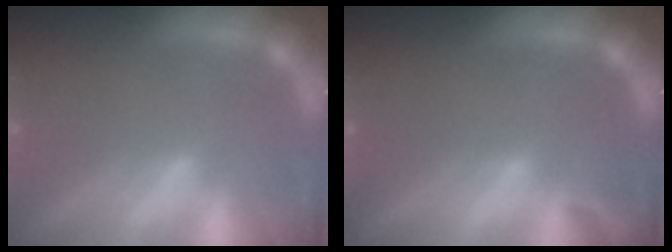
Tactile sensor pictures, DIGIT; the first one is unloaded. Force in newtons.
{"total": 1.4}